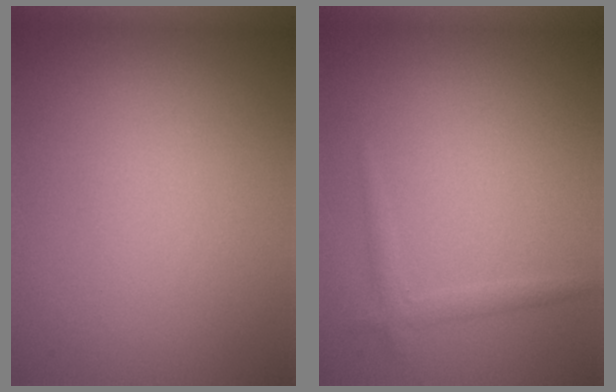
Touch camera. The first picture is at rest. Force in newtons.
{"total": 1.2, "press": 1.2, "slide": 0.0}